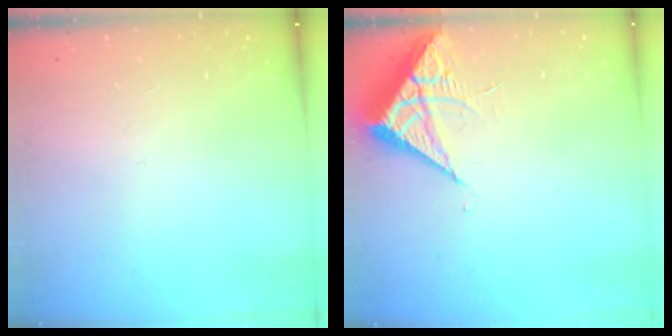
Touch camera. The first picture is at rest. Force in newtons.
{"total": 6.2, "press": 6.2, "slide": 0.4}